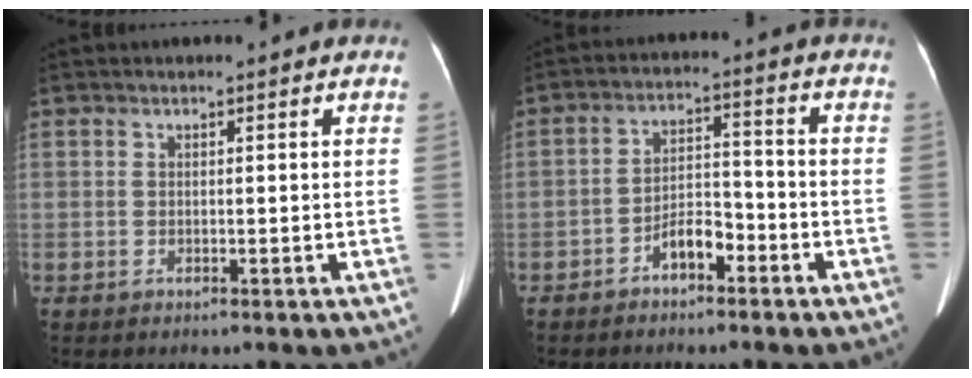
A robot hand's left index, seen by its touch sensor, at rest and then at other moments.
{"total": 5.1, "force": [-3.2, 2.1, 3.3], "torque": [-0.064, 0.017, -0.056]}